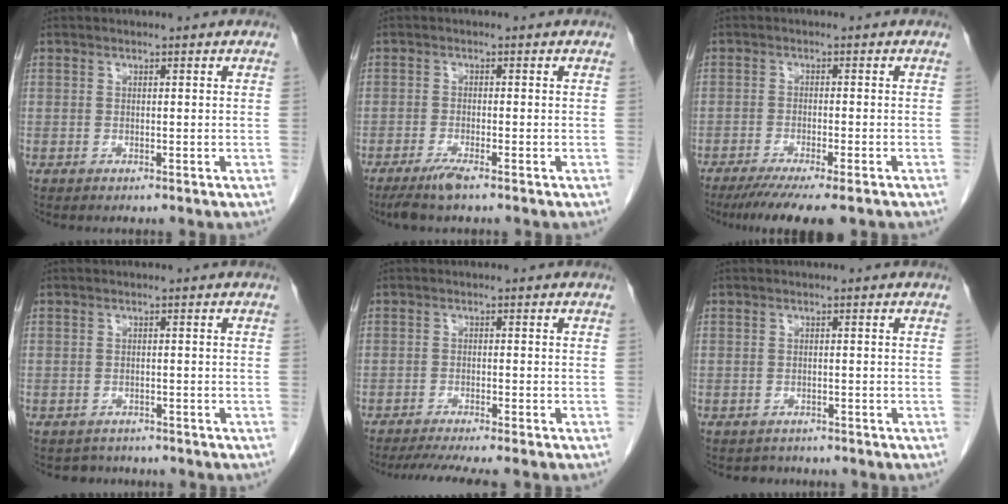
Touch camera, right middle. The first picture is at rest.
{"total": 3.1, "force": [-2.3, 0.0, 2.1], "torque": [-0.048, -0.008, -0.047]}
{"total": 9.6, "force": [-7.6, 0.8, 5.9], "torque": [-0.079, -0.019, -0.114]}
{"total": 2.4, "force": [-2.1, 1.1, -0.4], "torque": [0.001, 0.001, -0.031]}
{"total": 7.4, "force": [-6.4, -0.3, 3.7], "torque": [-0.045, -0.013, -0.100]}
{"total": 1.9, "force": [-1.6, 0.9, -0.3], "torque": [-0.001, -0.001, -0.026]}